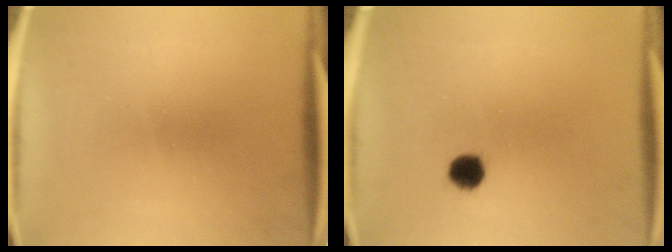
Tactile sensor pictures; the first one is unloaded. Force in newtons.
{"total": 3.8}